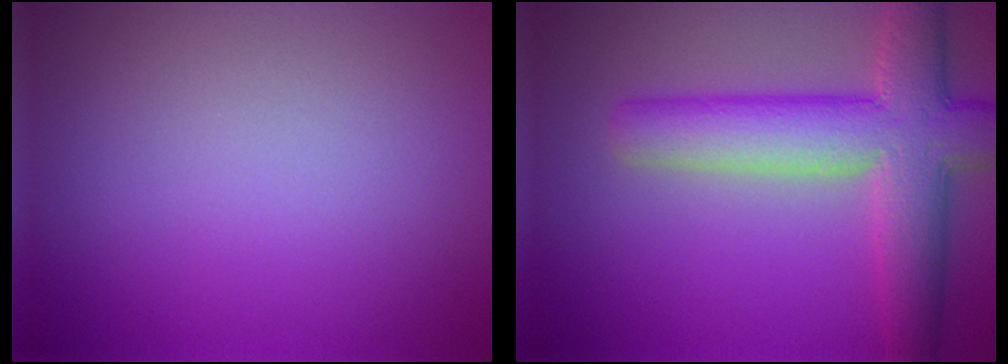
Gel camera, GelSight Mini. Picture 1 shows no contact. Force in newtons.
{"total": 8.0, "press": 8.0, "slide": 0.2}